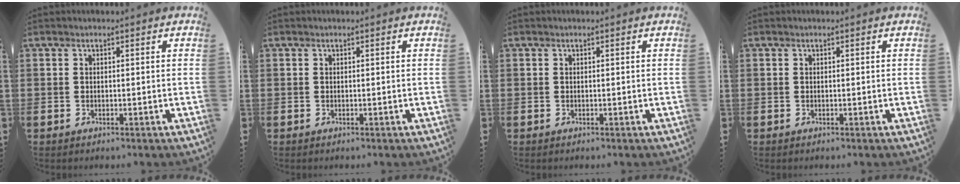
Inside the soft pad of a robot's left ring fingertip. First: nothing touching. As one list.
[{"total": 0.0}, {"total": 0.0}, {"total": 0.0}]